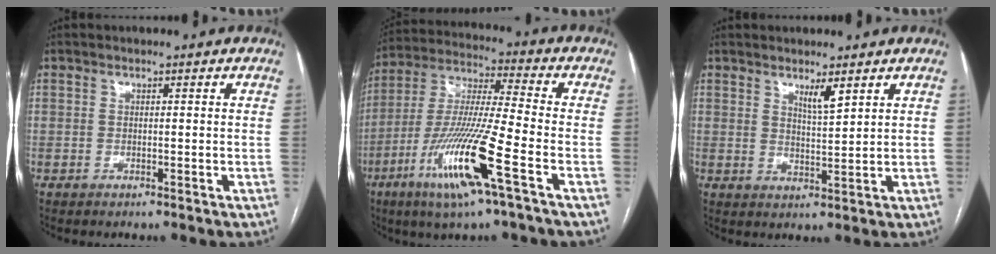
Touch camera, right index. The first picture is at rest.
{"total": 16.2, "force": [-7.1, 0.0, 14.5], "torque": [-0.298, -0.020, -0.135]}
{"total": 3.1, "force": [2.2, 0.3, 2.2], "torque": [-0.043, -0.010, 0.042]}